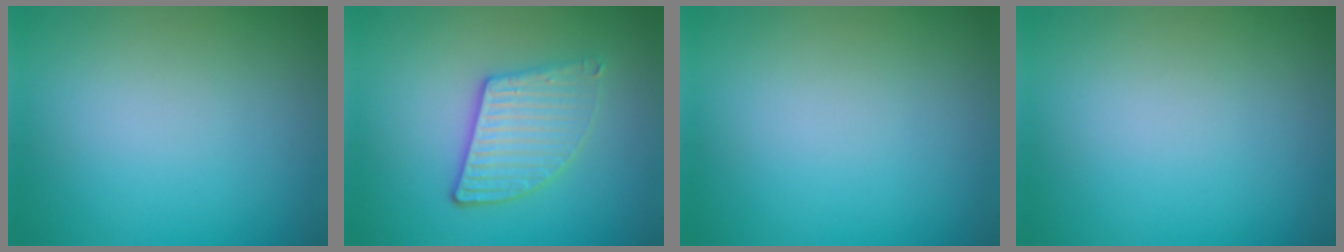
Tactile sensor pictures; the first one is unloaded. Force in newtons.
{"total": 3.7, "press": 3.2, "slide": 2.0}
{"total": 0.0}
{"total": 0.0}